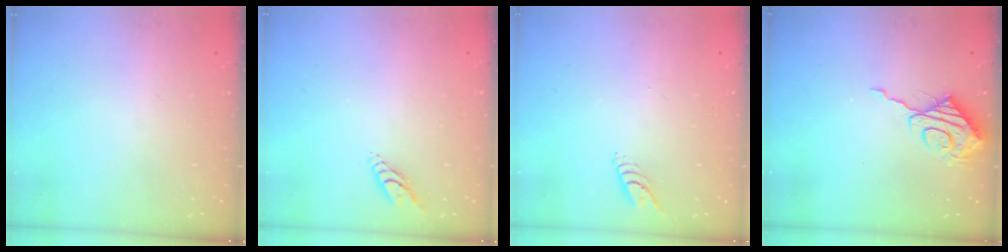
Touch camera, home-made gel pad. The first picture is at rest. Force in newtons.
{"total": 4.7, "press": 4.7, "slide": 0.6}
{"total": 4.8, "press": 4.8, "slide": 0.4}
{"total": 9.5, "press": 9.5, "slide": 0.3}